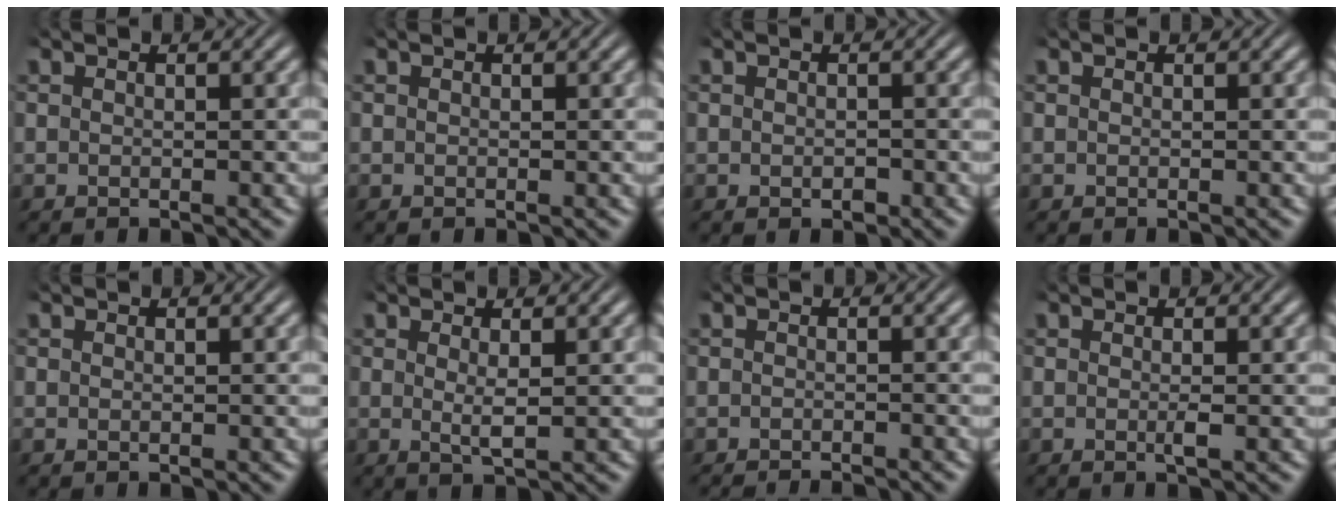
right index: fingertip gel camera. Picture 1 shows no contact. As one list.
[{"total": 0.0}, {"total": 0.8, "force": [-0.6, 0.4, 0.4], "torque": [-0.007, -0.003, -0.010]}, {"total": 0.0}, {"total": 0.0}, {"total": 1.6, "force": [0.3, 0.0, 1.6], "torque": [-0.034, -0.012, 0.012]}, {"total": 2.3, "force": [-2.3, 0.2, 0.0], "torque": [-0.002, -0.009, -0.034]}, {"total": 0.7, "force": [-0.2, 0.0, 0.7], "torque": [-0.013, -0.004, -0.005]}]